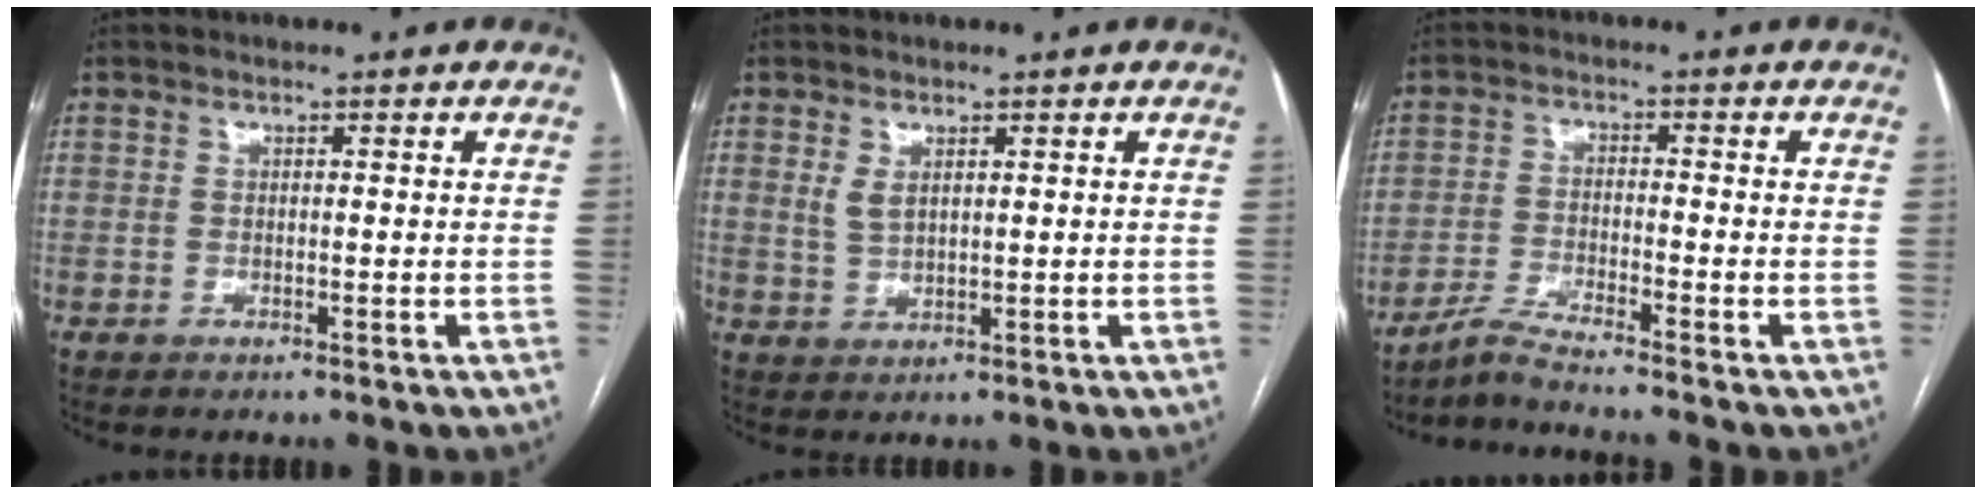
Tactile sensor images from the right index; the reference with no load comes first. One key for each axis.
{"total": 2.4, "fx": 1.1, "fy": 1.3, "fz": 1.7, "tx": -0.037, "ty": 0.001, "tz": 0.028}
{"total": 4.6, "fx": -4.1, "fy": -1.5, "fz": 1.3, "tx": -0.031, "ty": -0.021, "tz": -0.085}